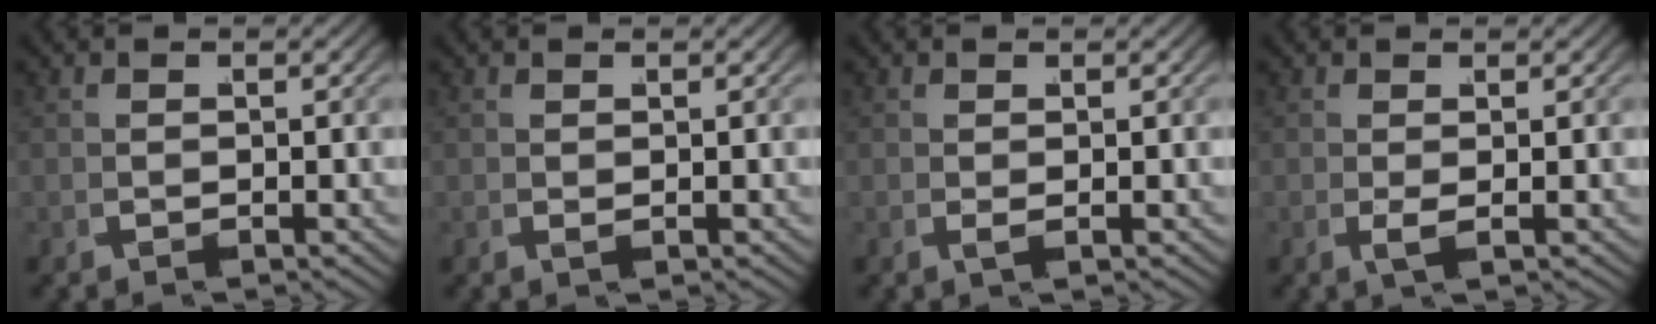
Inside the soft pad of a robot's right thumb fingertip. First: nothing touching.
{"total": 1.0, "force": [0.2, -0.9, -0.2], "torque": [0.012, 0.002, 0.006]}
{"total": 1.3, "force": [0.1, -1.3, -0.2], "torque": [0.014, 0.003, 0.004]}
{"total": 1.2, "force": [0.0, -1.1, 0.2], "torque": [0.001, 0.001, 0.002]}